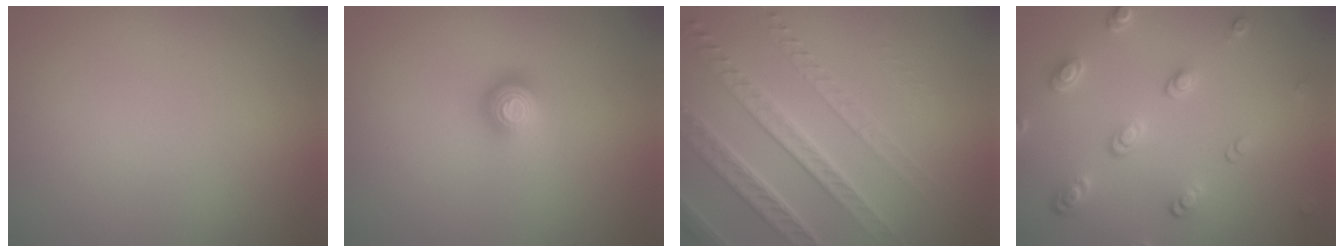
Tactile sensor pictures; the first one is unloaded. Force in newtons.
{"total": 2.2, "press": 1.5, "slide": 1.6}
{"total": 6.3, "press": 4.7, "slide": 4.2}
{"total": 3.8, "press": 2.9, "slide": 2.4}